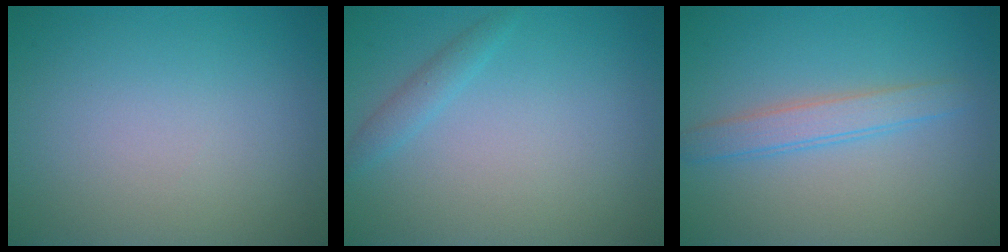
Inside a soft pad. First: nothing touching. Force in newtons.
{"total": 1.3, "press": 1.3, "slide": 0.1}
{"total": 2.5, "press": 2.5, "slide": 0.0}